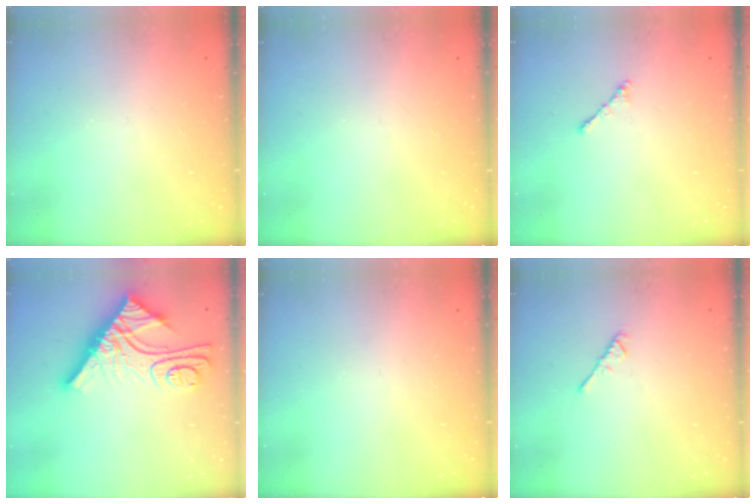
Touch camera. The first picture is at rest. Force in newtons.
{"total": 0.0}
{"total": 1.8, "press": 1.7, "slide": 0.6}
{"total": 14.7, "press": 14.6, "slide": 1.2}
{"total": 0.0}
{"total": 2.4, "press": 2.3, "slide": 0.6}